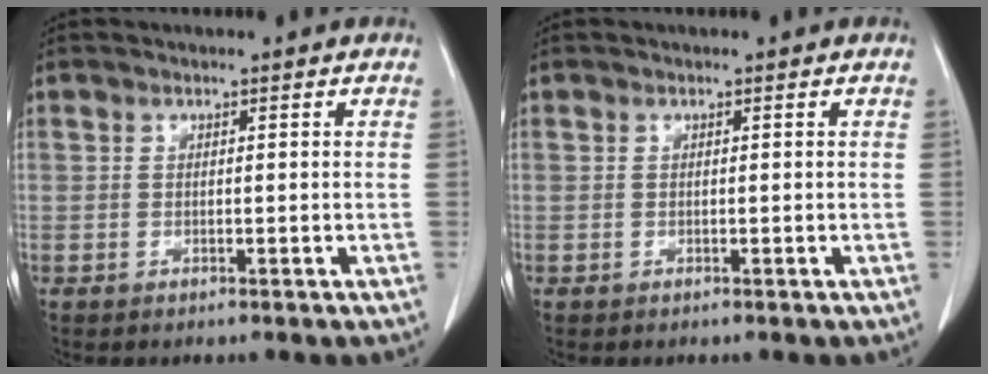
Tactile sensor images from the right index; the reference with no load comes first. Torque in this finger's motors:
{"motor_torque": [0.00, 0.00, 0.00, 0.00]}